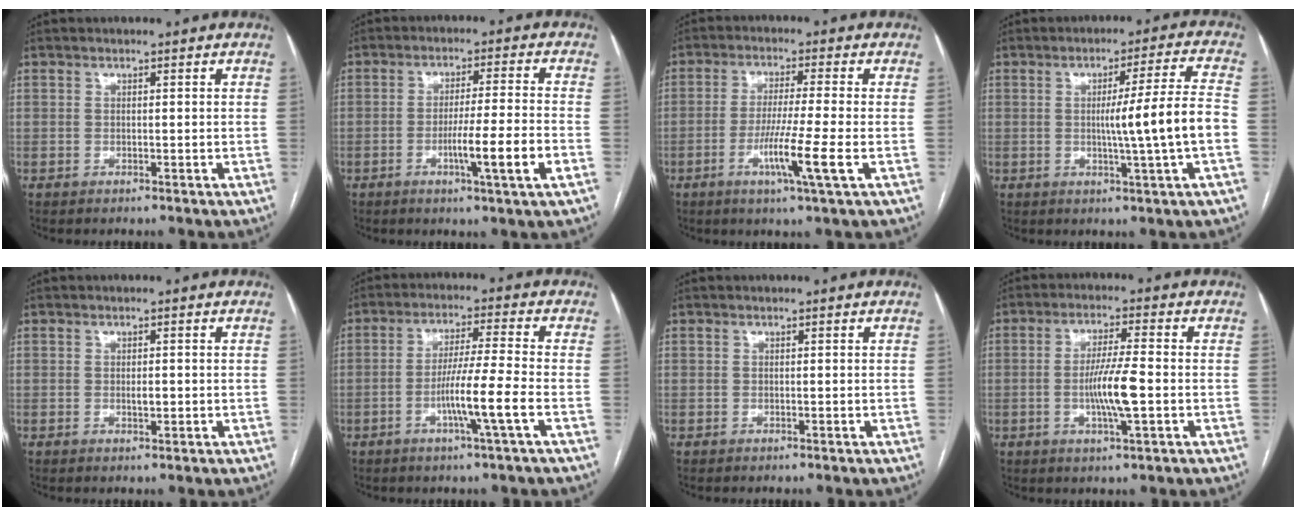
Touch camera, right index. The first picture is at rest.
{"total": 8.8, "force": [-3.1, -0.9, 8.2], "torque": [-0.137, -0.013, -0.053]}
{"total": 8.2, "force": [-2.7, -1.1, 7.7], "torque": [-0.143, -0.021, -0.053]}
{"total": 10.0, "force": [-1.3, -1.7, 9.8], "torque": [-0.147, 0.000, -0.015]}
{"total": 1.3, "force": [-0.1, 0.5, 1.2], "torque": [-0.021, -0.001, -0.001]}
{"total": 8.1, "force": [-2.9, -1.3, 7.5], "torque": [-0.140, -0.005, -0.057]}
{"total": 0.0}
{"total": 7.3, "force": [-1.4, 0.2, 7.2], "torque": [-0.137, -0.006, -0.027]}